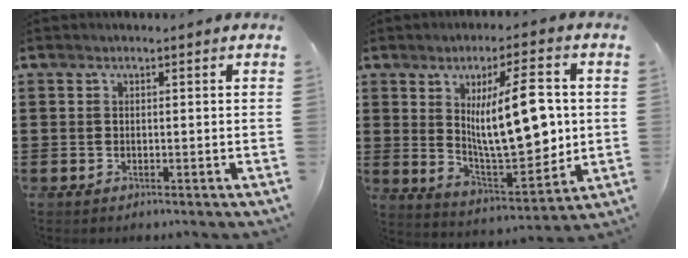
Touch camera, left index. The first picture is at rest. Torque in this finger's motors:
{"motor_torque": [2.14, 0.00, 1.06, 0.21]}